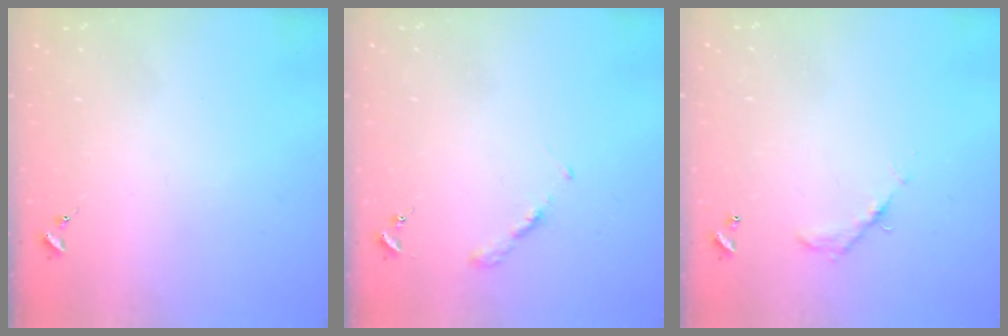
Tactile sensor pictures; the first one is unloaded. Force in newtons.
{"total": 3.2, "press": 3.2, "slide": 0.4}
{"total": 6.2, "press": 6.2, "slide": 0.4}